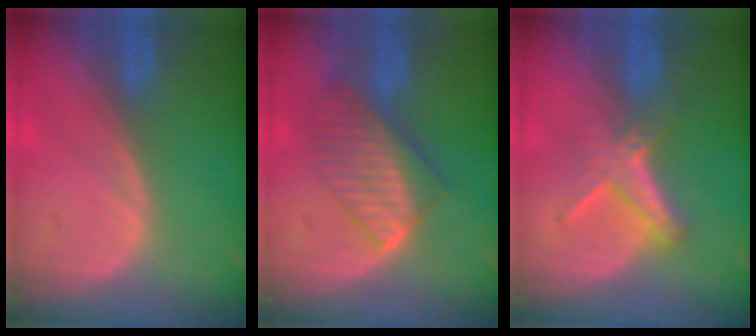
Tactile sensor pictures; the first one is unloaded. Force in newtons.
{"total": 7.5, "press": 6.8, "slide": 3.1}
{"total": 5.9, "press": 5.1, "slide": 3.0}